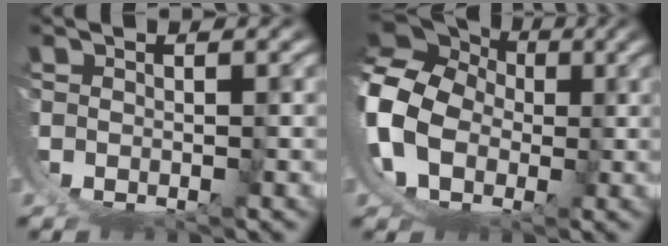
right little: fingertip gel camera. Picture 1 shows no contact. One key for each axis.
{"total": 16.9, "fx": 1.9, "fy": 15.0, "fz": 7.5, "tx": -0.228, "ty": -0.050, "tz": 0.029}